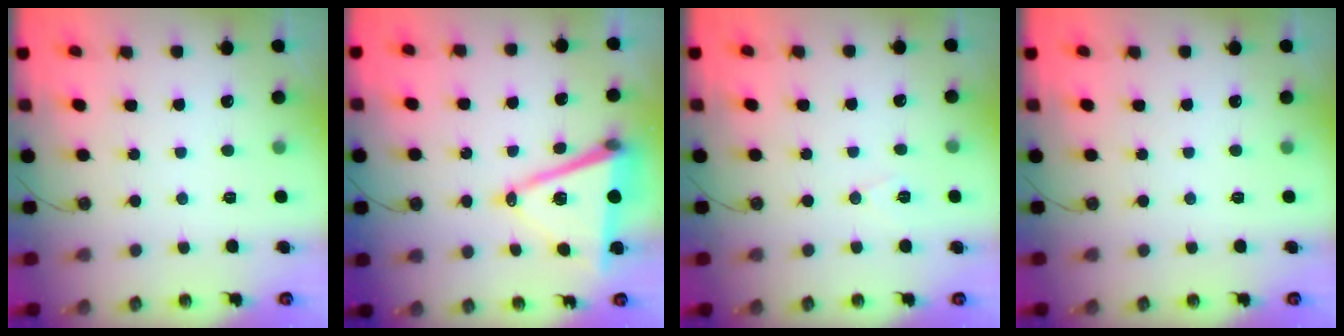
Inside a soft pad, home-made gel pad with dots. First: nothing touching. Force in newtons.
{"total": 14.6, "press": 14.1, "slide": 3.8}
{"total": 6.1, "press": 4.1, "slide": 4.6}
{"total": 0.0}